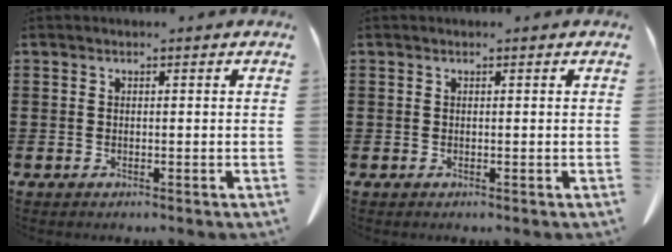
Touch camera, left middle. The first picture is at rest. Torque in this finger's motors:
{"motor_torque": [-0.18, 0.24, -0.02, -0.01]}